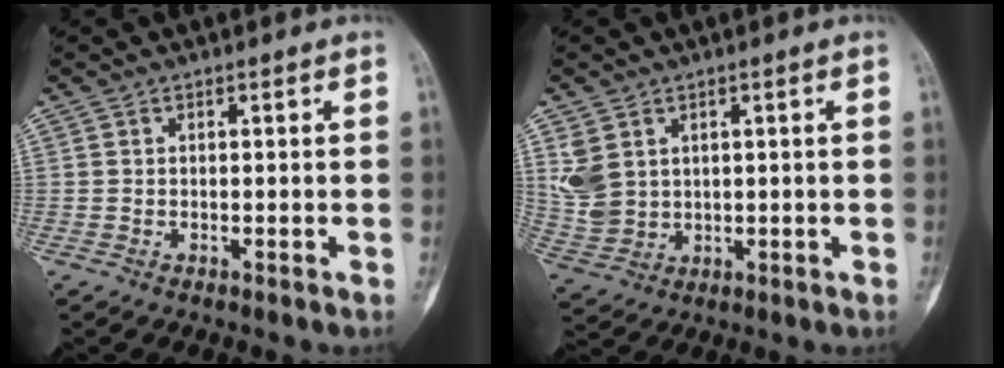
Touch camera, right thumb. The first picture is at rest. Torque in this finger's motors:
{"motor_torque": [-0.62, 0.56, 0.06, 0.03, 0.03]}